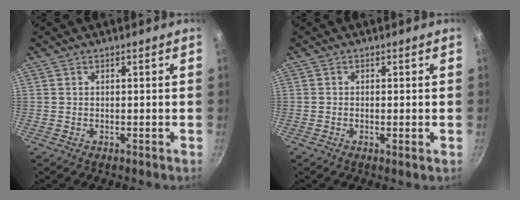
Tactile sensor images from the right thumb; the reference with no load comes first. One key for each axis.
{"total": 0.9, "fx": -0.2, "fy": 0.0, "fz": 0.9, "tx": -0.019, "ty": -0.003, "tz": -0.006}